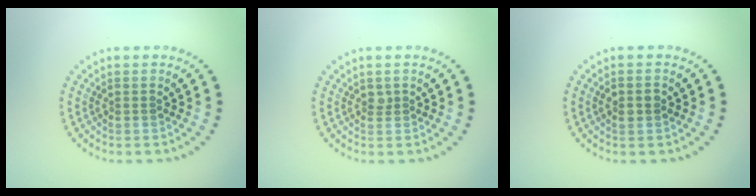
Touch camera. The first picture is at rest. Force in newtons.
{"total": 0.8, "press": 0.5, "slide": 0.6}
{"total": 1.4, "press": 1.4, "slide": 0.1}